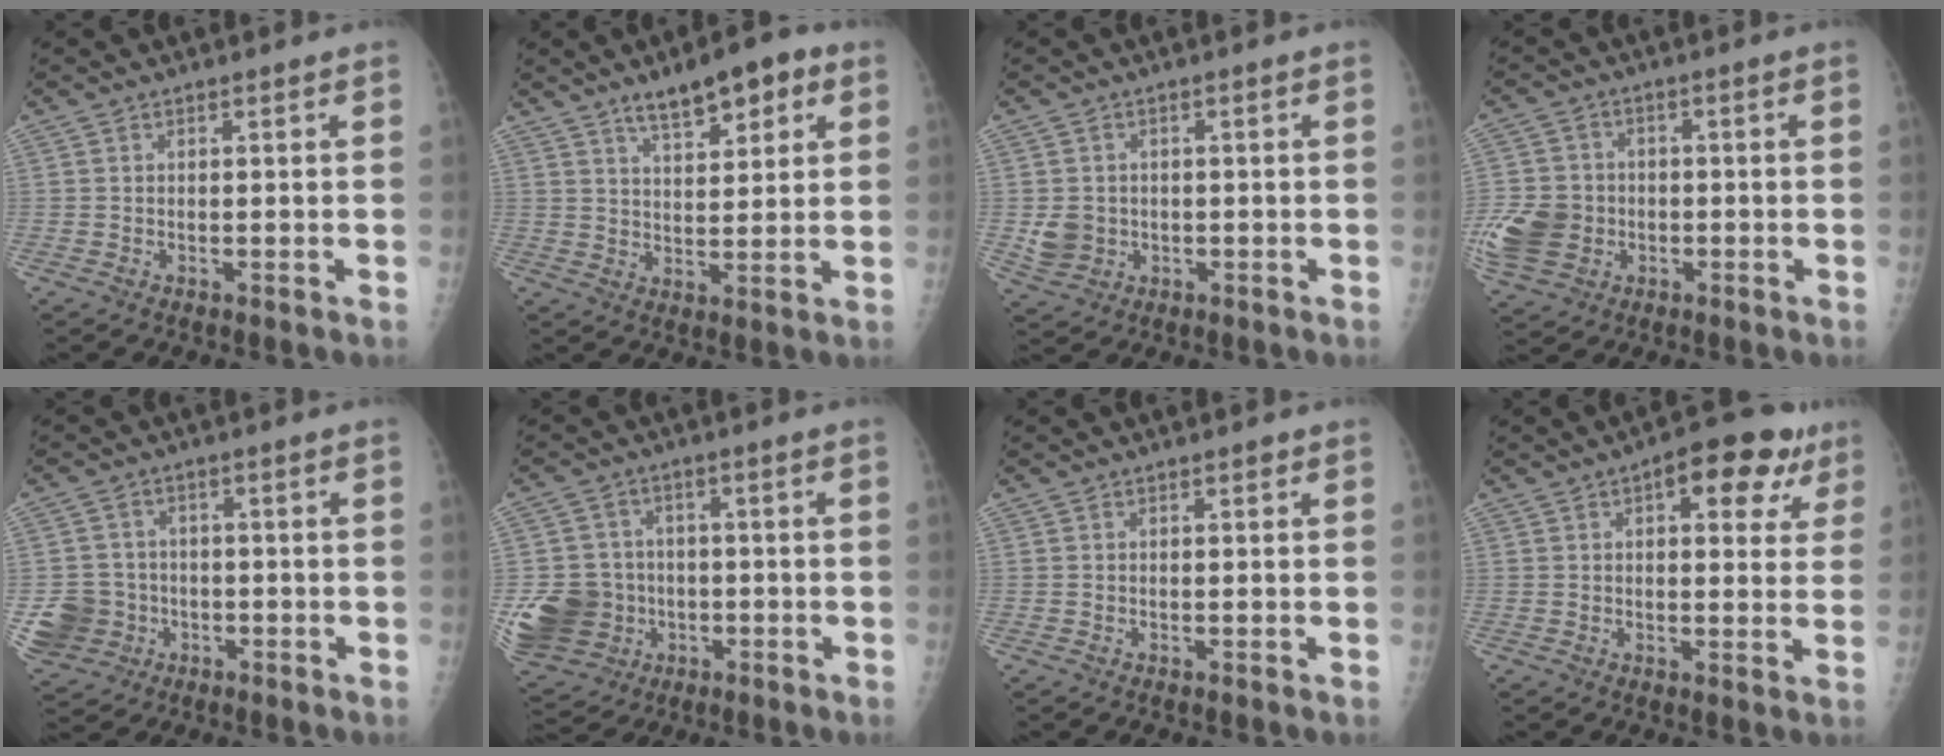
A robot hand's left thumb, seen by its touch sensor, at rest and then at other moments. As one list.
[{"total": 9.9, "force": [5.8, 3.8, 7.2], "torque": [-0.086, -0.017, 0.089]}, {"total": 4.4, "force": [-0.5, 4.0, 1.8], "torque": [-0.023, 0.003, 0.000]}, {"total": 11.1, "force": [-2.6, 9.3, 5.5], "torque": [-0.104, 0.007, -0.046]}, {"total": 8.7, "force": [-2.4, 8.0, 2.4], "torque": [-0.043, 0.017, -0.033]}, {"total": 13.8, "force": [-2.9, 12.4, 5.5], "torque": [-0.107, 0.014, -0.038]}, {"total": 0.0}, {"total": 11.5, "force": [5.4, 5.4, 8.6], "torque": [-0.068, -0.001, 0.062]}]